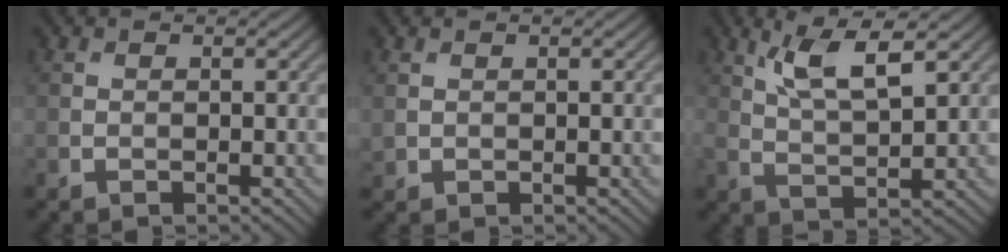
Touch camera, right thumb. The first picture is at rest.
{"total": 0.7, "force": [0.5, 0.5, 0.2], "torque": [-0.009, -0.003, 0.014]}
{"total": 6.9, "force": [3.5, 1.7, 5.7], "torque": [-0.119, 0.000, 0.071]}